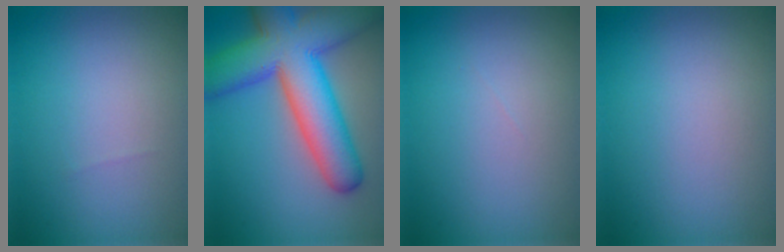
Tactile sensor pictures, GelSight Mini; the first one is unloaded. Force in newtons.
{"total": 12.6, "press": 12.6, "slide": 0.4}
{"total": 0.0}
{"total": 0.0}